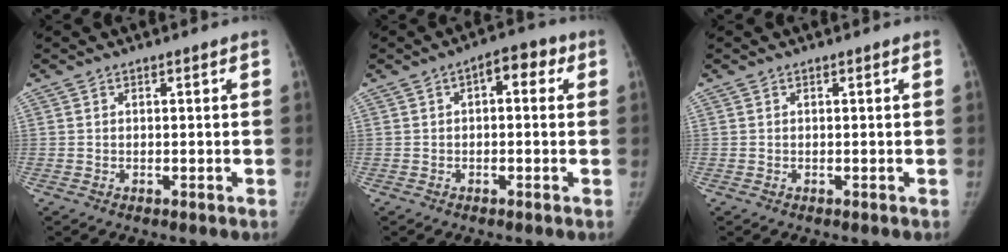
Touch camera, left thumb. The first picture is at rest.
{"total": 5.6, "force": [1.5, 2.9, 4.6], "torque": [-0.040, 0.019, 0.009]}
{"total": 0.0}